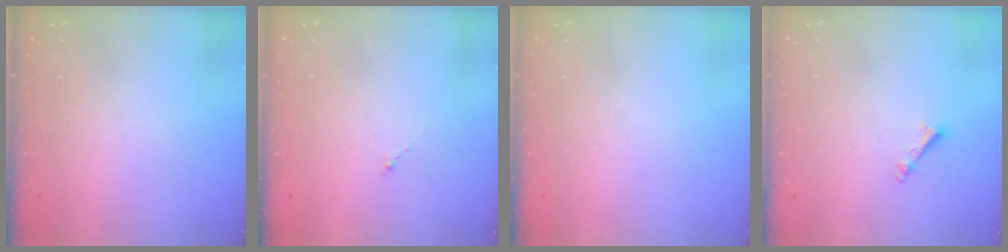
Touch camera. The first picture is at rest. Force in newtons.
{"total": 0.0}
{"total": 0.0}
{"total": 3.3, "press": 3.3, "slide": 0.1}